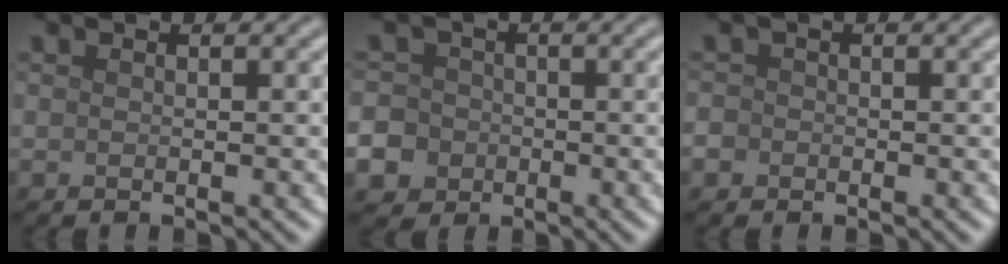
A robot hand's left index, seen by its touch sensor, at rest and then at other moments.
{"total": 10.4, "force": [-4.4, 9.1, 2.5], "torque": [-0.068, -0.022, -0.111]}
{"total": 1.3, "force": [-0.6, 1.1, 0.3], "torque": [0.004, -0.002, -0.010]}